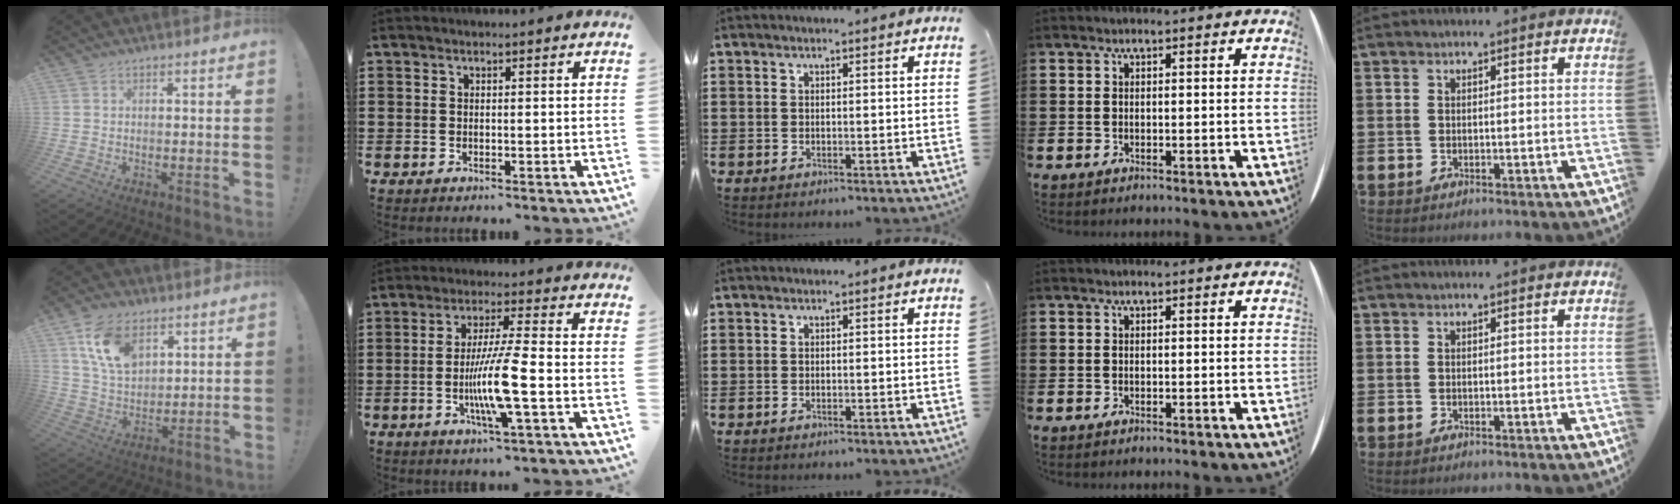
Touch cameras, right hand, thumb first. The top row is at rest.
{"thumb": {"total": 13.4, "force": [6.8, 8.5, 7.8], "torque": [-0.142, -0.021, 0.132]}, "index": {"total": 9.2, "force": [-2.6, 0.3, 8.9], "torque": [-0.175, -0.018, -0.054]}}